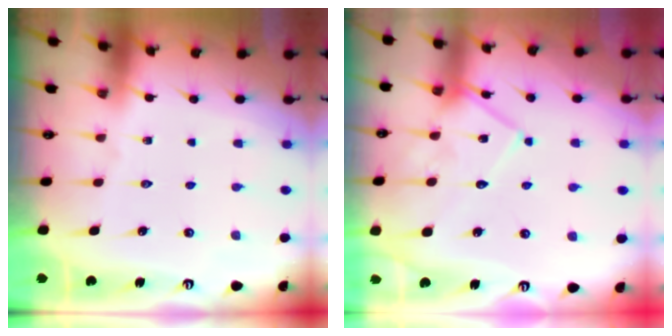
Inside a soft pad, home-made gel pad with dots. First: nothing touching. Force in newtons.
{"total": 11.9, "press": 11.9, "slide": 0.9}